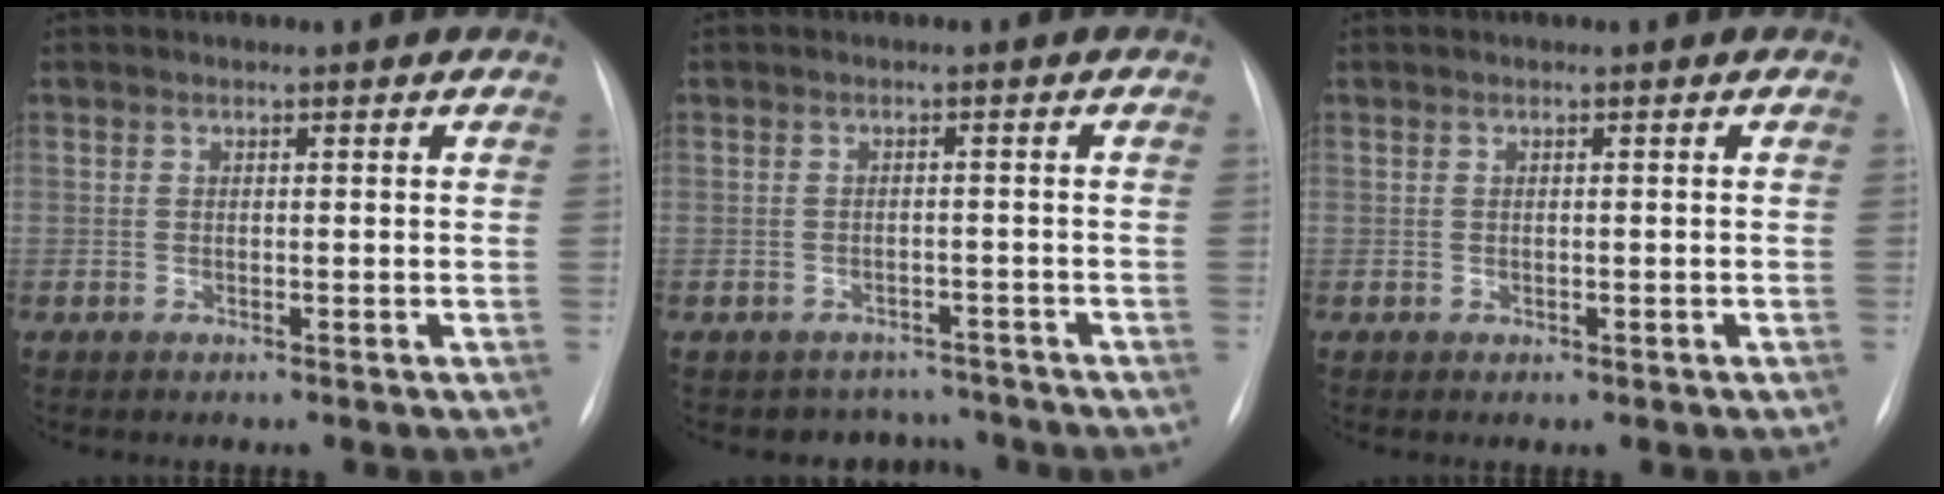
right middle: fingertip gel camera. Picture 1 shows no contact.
{"total": 4.7, "force": [-4.0, 2.2, -0.7], "torque": [0.013, 0.023, -0.051]}
{"total": 0.5, "force": [-0.2, 0.5, 0.2], "torque": [-0.002, 0.001, 0.001]}